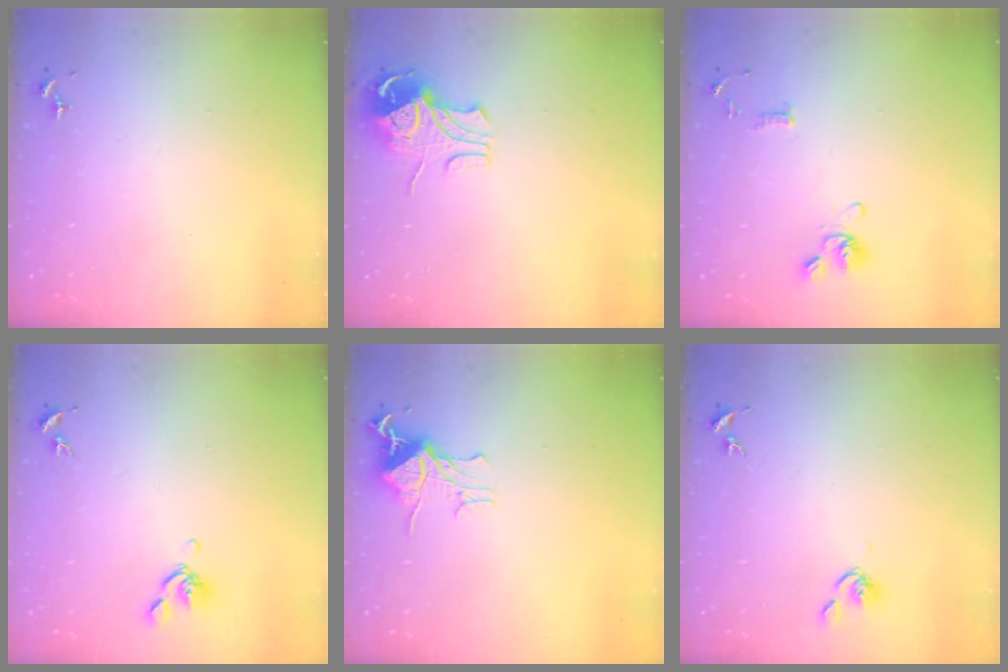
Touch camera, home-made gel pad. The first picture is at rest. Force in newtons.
{"total": 9.0, "press": 8.9, "slide": 1.0}
{"total": 10.8, "press": 10.6, "slide": 1.9}
{"total": 6.8, "press": 6.7, "slide": 0.9}
{"total": 11.3, "press": 11.3, "slide": 0.9}
{"total": 4.3, "press": 4.2, "slide": 0.6}